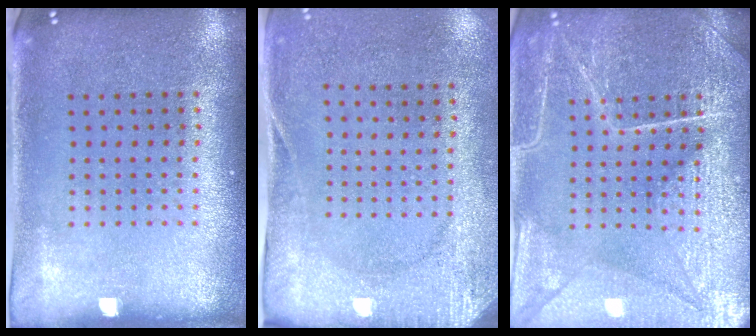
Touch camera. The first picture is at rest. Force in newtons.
{"total": 2.8, "press": 2.1, "slide": 1.8}
{"total": 4.6, "press": 4.6, "slide": 0.5}